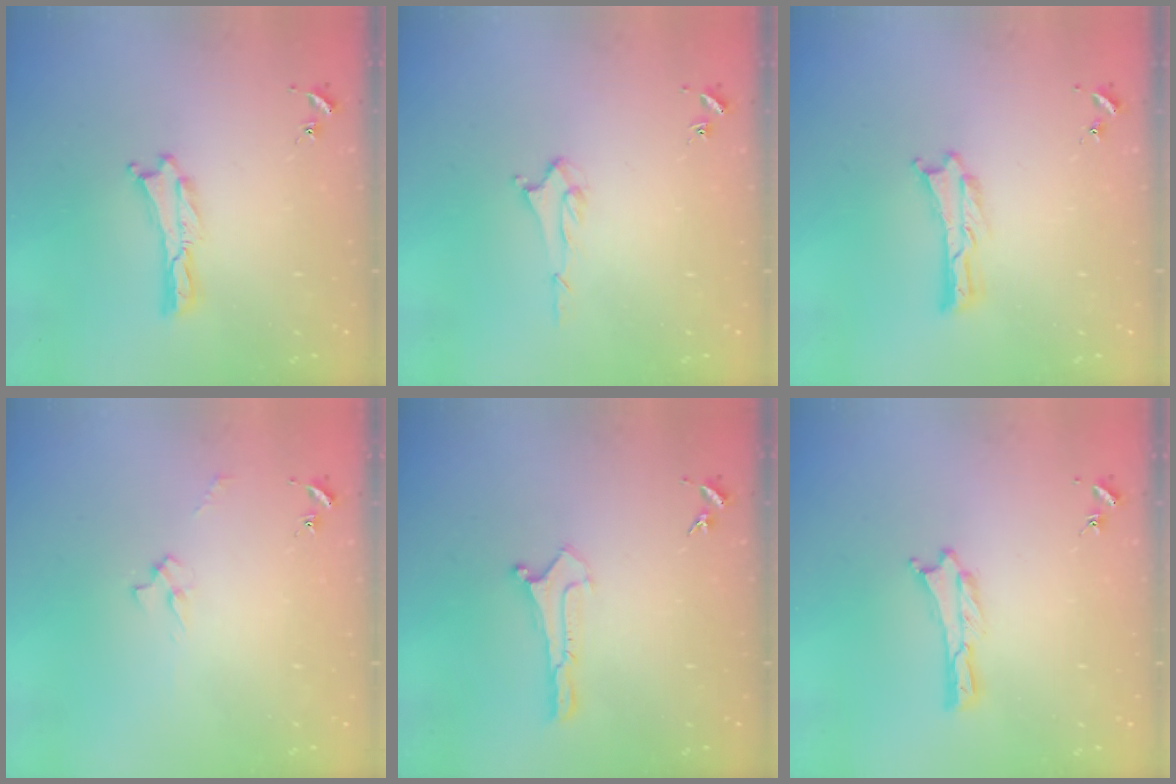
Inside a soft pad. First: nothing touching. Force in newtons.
{"total": 1.7, "press": 1.6, "slide": 0.4}
{"total": 0.0}
{"total": 2.4, "press": 2.4, "slide": 0.4}
{"total": 0.0}
{"total": 0.0}